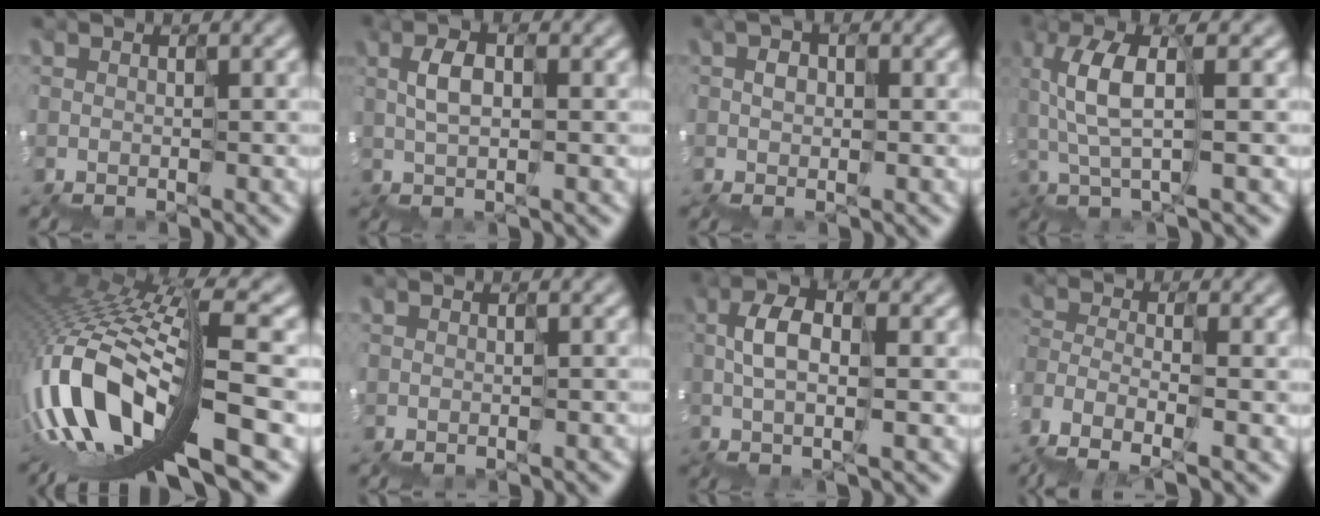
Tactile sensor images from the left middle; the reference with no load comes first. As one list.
[{"total": 1.1, "force": [0.6, 0.3, 0.8], "torque": [-0.028, 0.016, 0.007]}, {"total": 0.7, "force": [0.1, 0.7, 0.2], "torque": [0.002, 0.012, 0.001]}, {"total": 3.4, "force": [-0.5, 1.1, 3.2], "torque": [-0.091, 0.018, -0.025]}, {"total": 10.3, "force": [-4.2, 3.1, 8.9], "torque": [-0.204, 0.017, -0.067]}, {"total": 0.9, "force": [-0.7, 0.1, 0.5], "torque": [-0.001, -0.005, -0.004]}, {"total": 2.3, "force": [0.5, 0.9, 2.1], "torque": [-0.053, 0.020, 0.000]}, {"total": 3.4, "force": [-3.3, 0.7, 0.6], "torque": [-0.030, 0.009, -0.075]}]